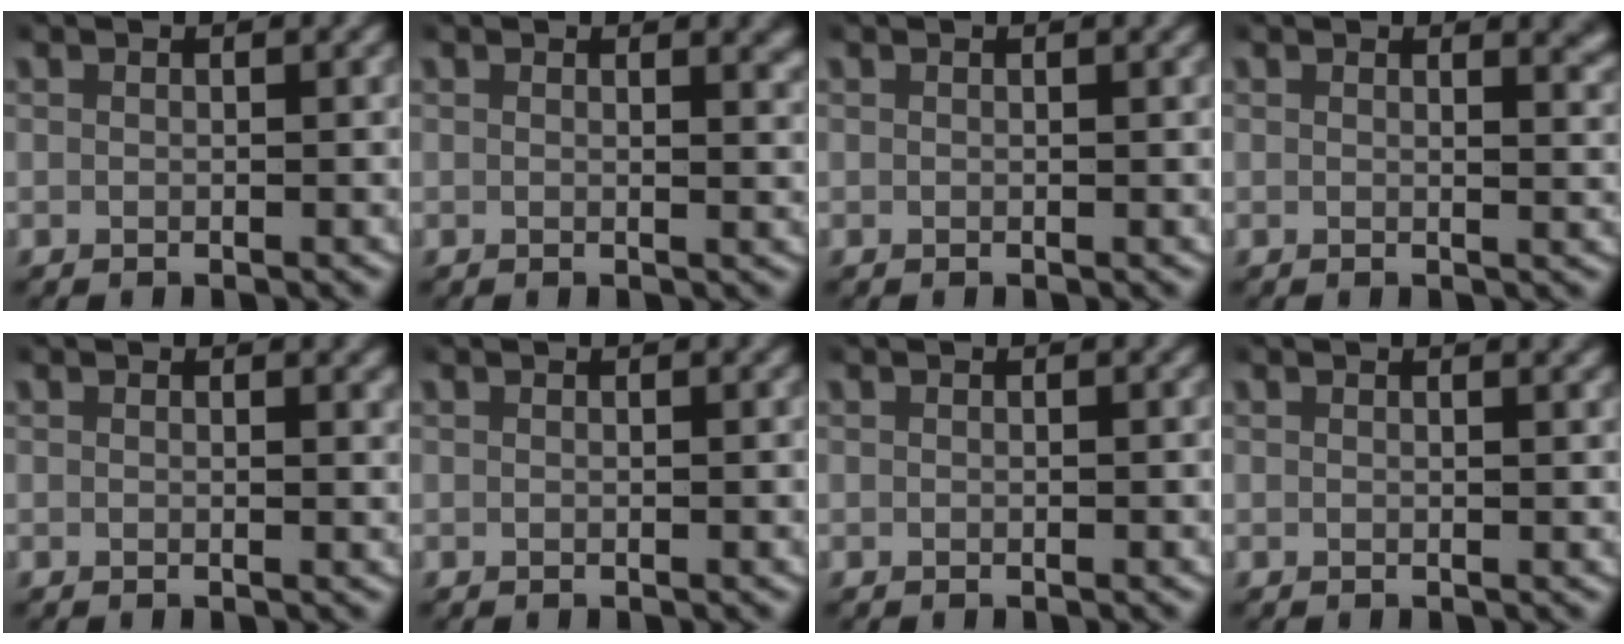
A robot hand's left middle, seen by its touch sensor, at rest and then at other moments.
{"total": 1.5, "force": [1.3, 0.3, 0.8], "torque": [-0.007, -0.003, 0.017]}
{"total": 0.0}
{"total": 2.3, "force": [1.8, 0.5, 1.4], "torque": [-0.012, -0.004, 0.025]}
{"total": 0.6, "force": [0.6, 0.0, 0.2], "torque": [-0.001, -0.002, 0.007]}
{"total": 0.0}
{"total": 0.0}
{"total": 0.9, "force": [0.7, -0.1, 0.5], "torque": [-0.005, -0.001, 0.009]}